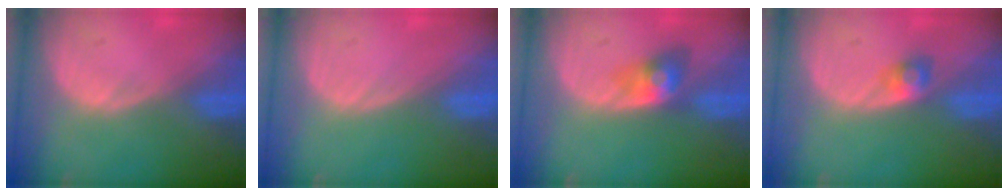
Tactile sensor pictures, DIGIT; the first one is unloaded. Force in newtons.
{"total": 0.0}
{"total": 3.8, "press": 3.8, "slide": 0.2}
{"total": 2.4, "press": 2.3, "slide": 0.9}